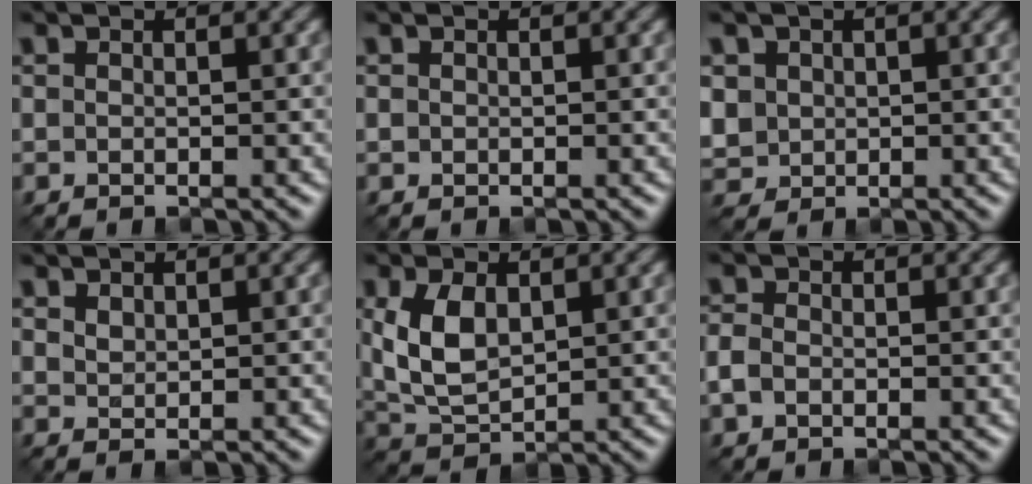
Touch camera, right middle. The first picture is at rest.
{"total": 0.0}
{"total": 3.0, "force": [0.7, 2.7, 0.9], "torque": [-0.038, 0.003, 0.027]}
{"total": 1.0, "force": [0.8, 0.6, 0.5], "torque": [-0.012, 0.000, 0.018]}
{"total": 4.8, "force": [1.2, 2.8, 3.7], "torque": [-0.090, 0.005, 0.031]}
{"total": 1.5, "force": [-0.5, 1.2, 0.8], "torque": [-0.017, 0.001, -0.016]}